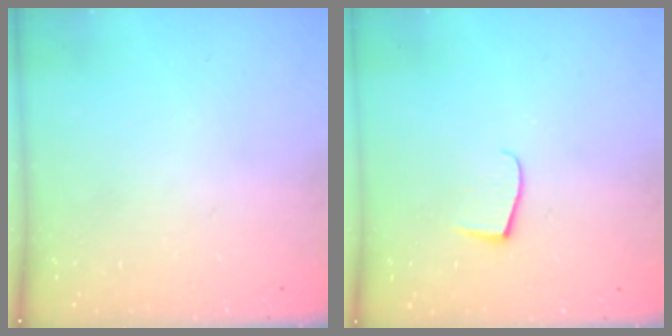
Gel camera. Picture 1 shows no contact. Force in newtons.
{"total": 5.9, "press": 5.9, "slide": 0.4}